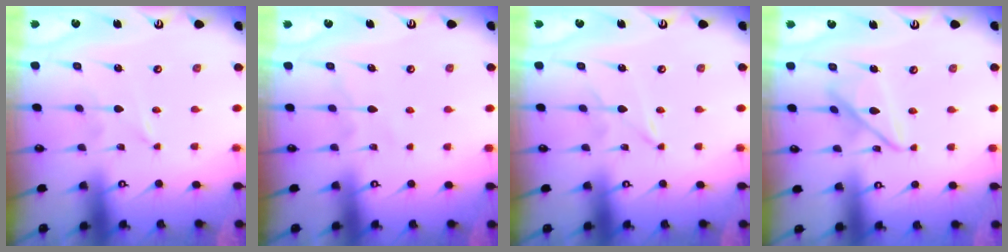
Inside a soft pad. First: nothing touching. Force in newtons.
{"total": 5.3, "press": 5.2, "slide": 0.7}
{"total": 0.9, "press": 0.8, "slide": 0.1}
{"total": 10.2, "press": 10.2, "slide": 0.7}